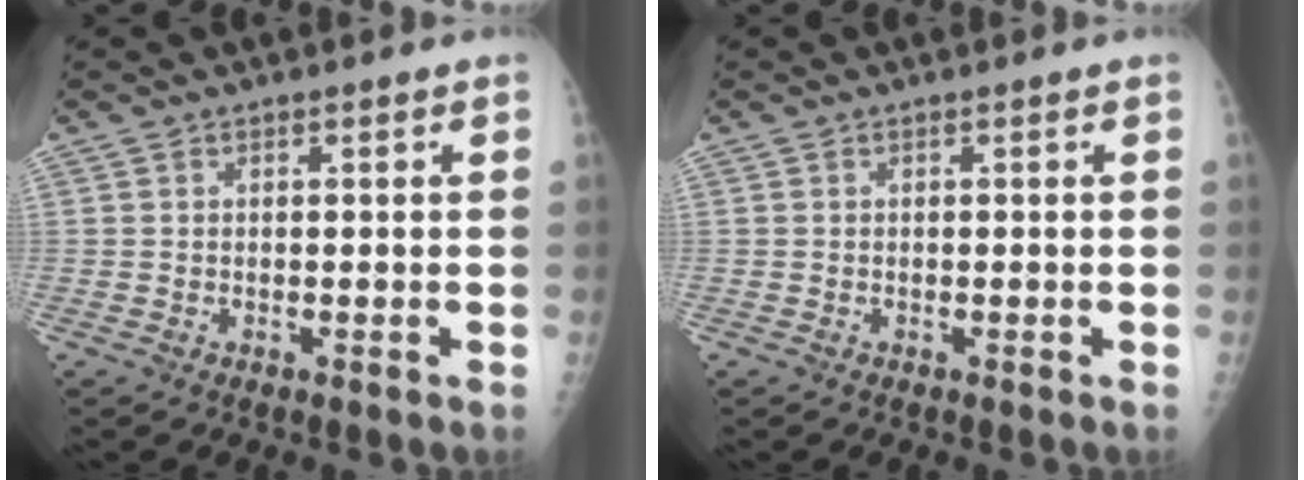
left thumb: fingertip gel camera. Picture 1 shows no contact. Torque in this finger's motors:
{"motor_torque": [0.05, -0.01, 0.05, 0.04, 0.00]}